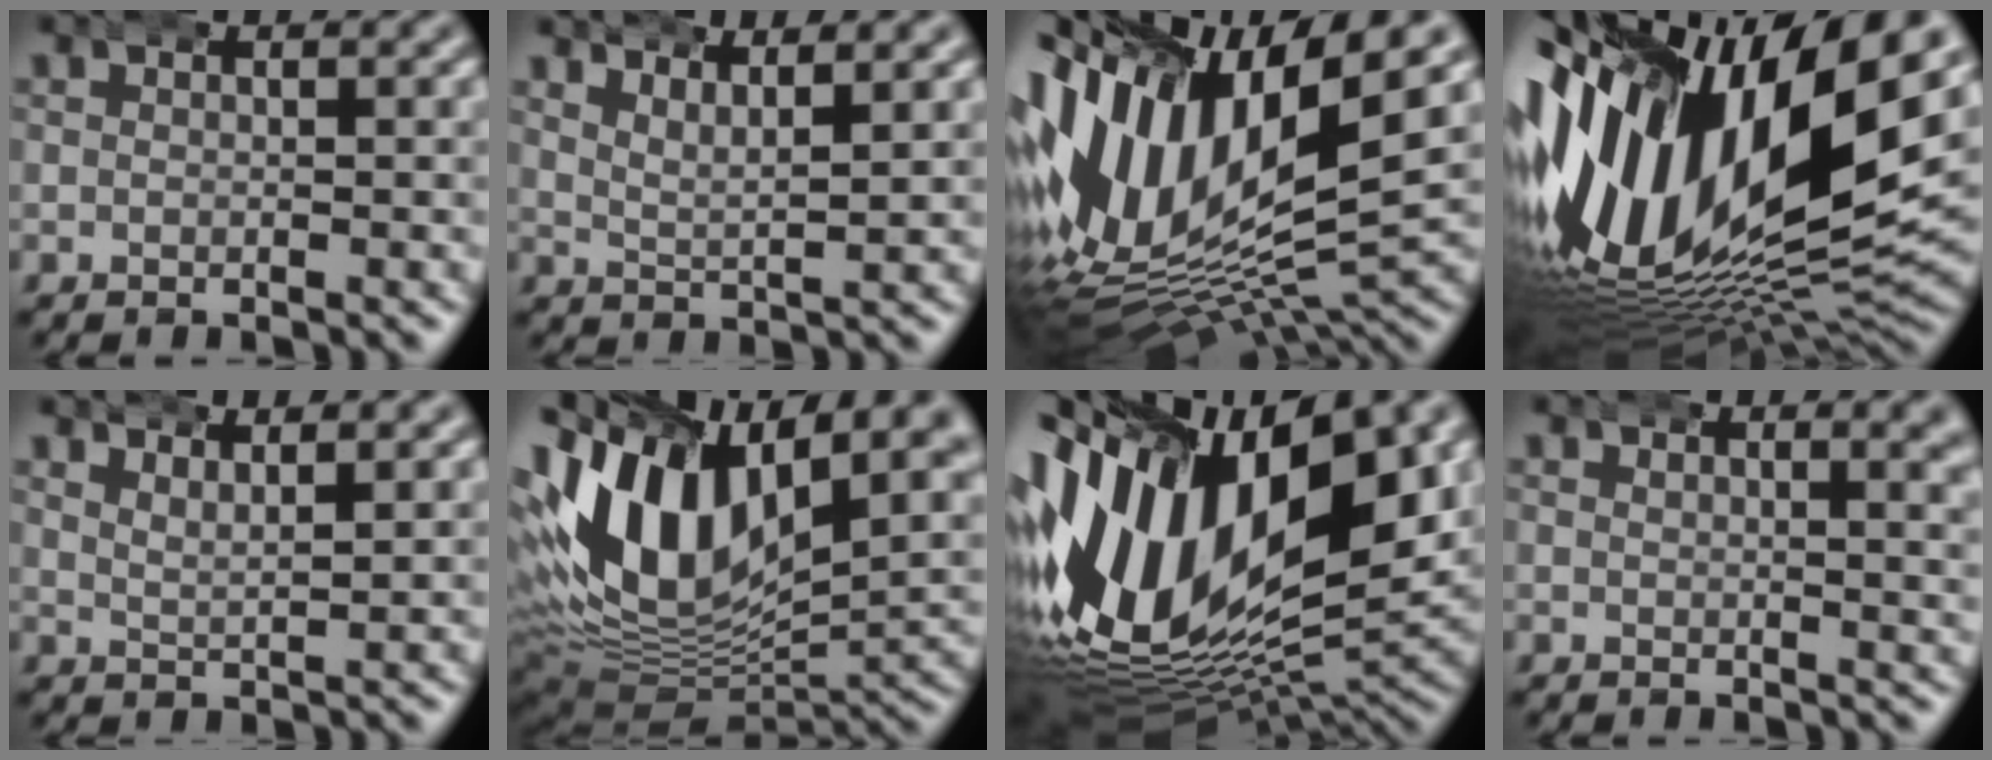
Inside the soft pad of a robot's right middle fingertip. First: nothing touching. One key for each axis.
{"total": 3.1, "fx": 2.9, "fy": 0.3, "fz": 1.0, "tx": -0.032, "ty": -0.005, "tz": 0.053}
{"total": 19.8, "fx": 0.6, "fy": 13.4, "fz": 14.7, "tx": -0.289, "ty": -0.033, "tz": 0.022}
{"total": 27.6, "fx": 0.7, "fy": 17.1, "fz": 21.7, "tx": -0.401, "ty": -0.019, "tz": 0.023}
{"total": 2.3, "fx": 2.2, "fy": -0.3, "fz": 0.4, "tx": -0.022, "ty": -0.009, "tz": 0.049}
{"total": 18.2, "fx": 2.0, "fy": 12.1, "fz": 13.4, "tx": -0.238, "ty": -0.017, "tz": 0.035}
{"total": 24.9, "fx": -0.2, "fy": 16.2, "fz": 18.9, "tx": -0.360, "ty": -0.030, "tz": 0.013}
{"total": 2.5, "fx": 1.7, "fy": 0.0, "fz": 1.9, "tx": -0.016, "ty": 0.000, "tz": 0.027}